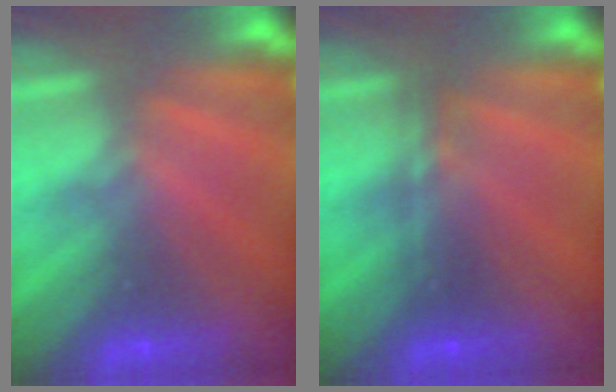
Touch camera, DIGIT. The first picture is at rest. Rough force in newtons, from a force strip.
{"total": 2.3}